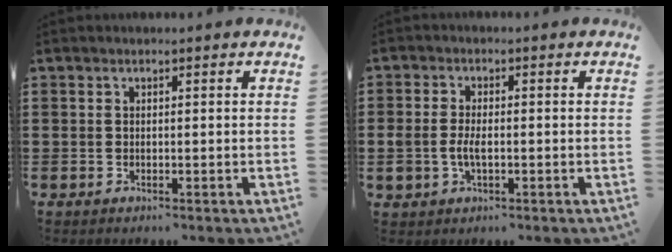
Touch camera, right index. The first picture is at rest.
{"total": 3.0, "force": [-0.6, 1.7, 2.4], "torque": [-0.060, -0.004, -0.013]}